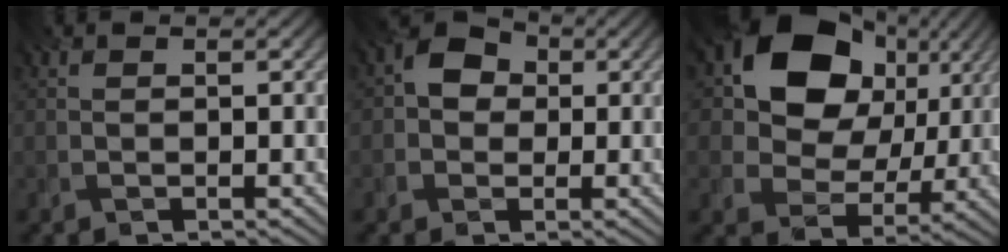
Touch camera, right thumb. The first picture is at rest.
{"total": 4.5, "force": [0.4, 3.8, 2.3], "torque": [-0.040, 0.009, -0.005]}
{"total": 14.1, "force": [4.7, 10.7, 7.9], "torque": [-0.138, 0.008, 0.069]}